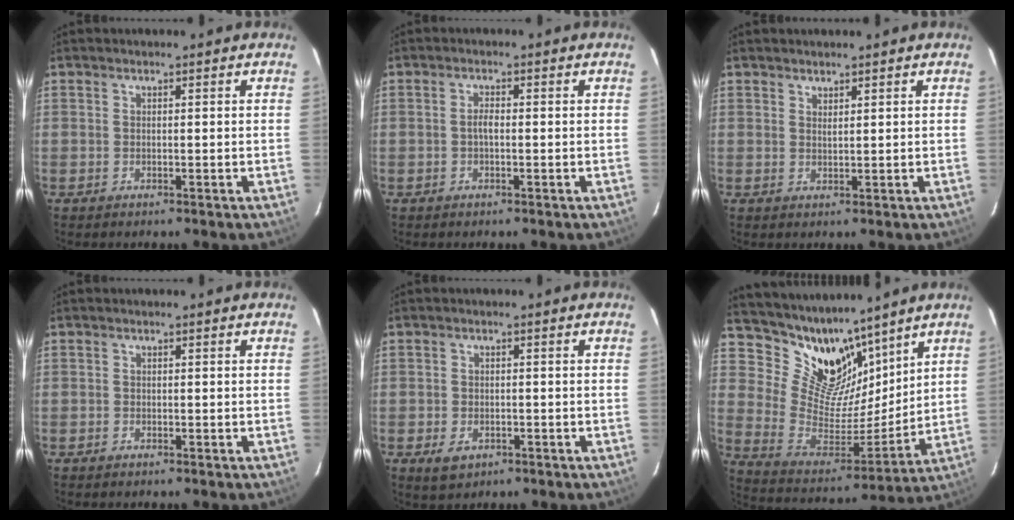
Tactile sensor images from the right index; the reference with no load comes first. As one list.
[{"total": 1.6, "force": [-0.3, 0.6, 1.4], "torque": [-0.028, 0.005, -0.008]}, {"total": 1.3, "force": [1.2, 0.3, 0.3], "torque": [-0.005, 0.000, 0.021]}, {"total": 0.6, "force": [-0.5, 0.3, 0.0], "torque": [-0.002, 0.002, -0.011]}, {"total": 3.9, "force": [-1.9, 2.7, 2.1], "torque": [-0.049, -0.005, -0.026]}, {"total": 14.9, "force": [11.9, 7.2, 5.2], "torque": [-0.112, -0.012, 0.232]}]